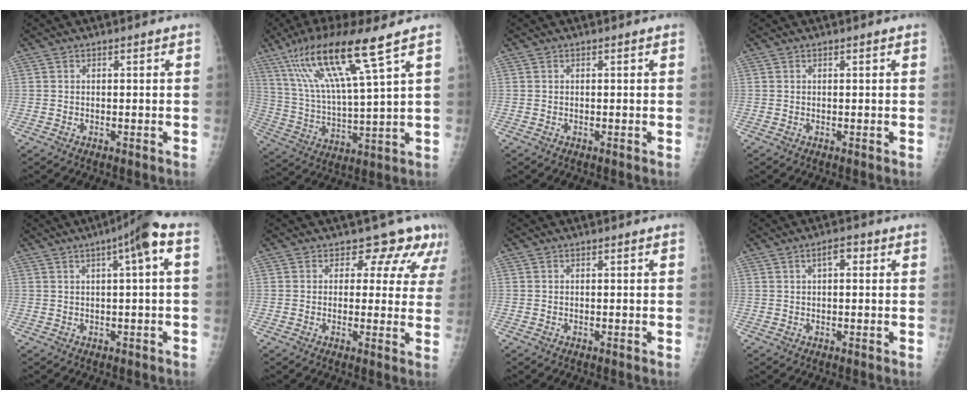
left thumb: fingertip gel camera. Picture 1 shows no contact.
{"total": 17.2, "force": [10.0, 0.9, 14.0], "torque": [-0.269, -0.032, 0.191]}
{"total": 0.0}
{"total": 0.0}
{"total": 6.8, "force": [1.9, 0.8, 6.5], "torque": [-0.099, 0.024, 0.022]}
{"total": 8.3, "force": [6.6, 4.7, 1.8], "torque": [0.030, -0.029, 0.052]}
{"total": 0.0}
{"total": 2.8, "force": [1.0, 1.3, 2.2], "torque": [-0.033, 0.008, 0.015]}